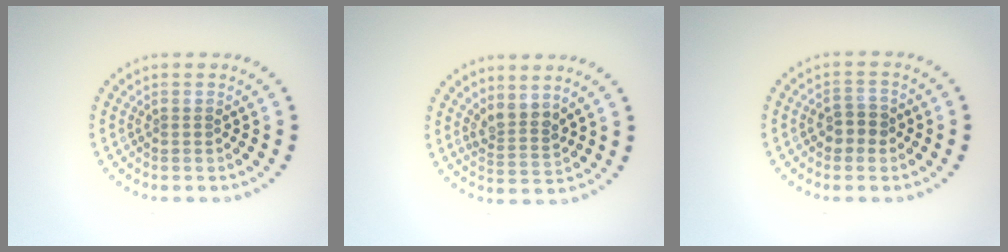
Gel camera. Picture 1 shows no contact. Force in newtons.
{"total": 2.3, "press": 1.8, "slide": 1.5}
{"total": 2.1, "press": 2.1, "slide": 0.5}